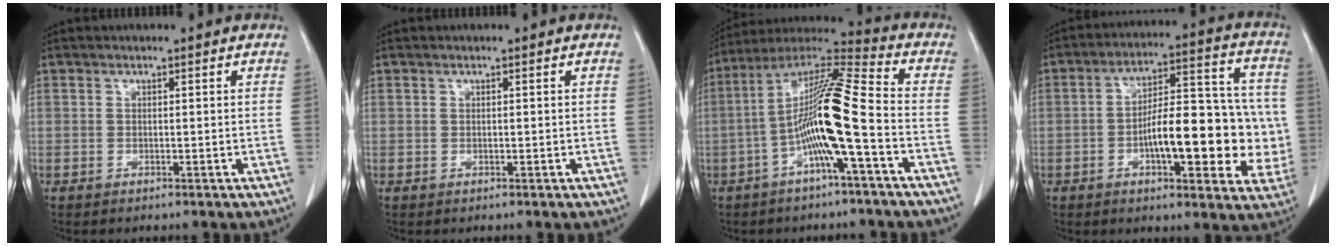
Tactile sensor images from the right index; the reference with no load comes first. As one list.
[{"total": 0.0}, {"total": 14.6, "force": [-3.6, 0.2, 14.1], "torque": [-0.265, 0.021, -0.073]}, {"total": 18.7, "force": [-3.1, 6.5, 17.3], "torque": [-0.226, 0.036, -0.038]}]